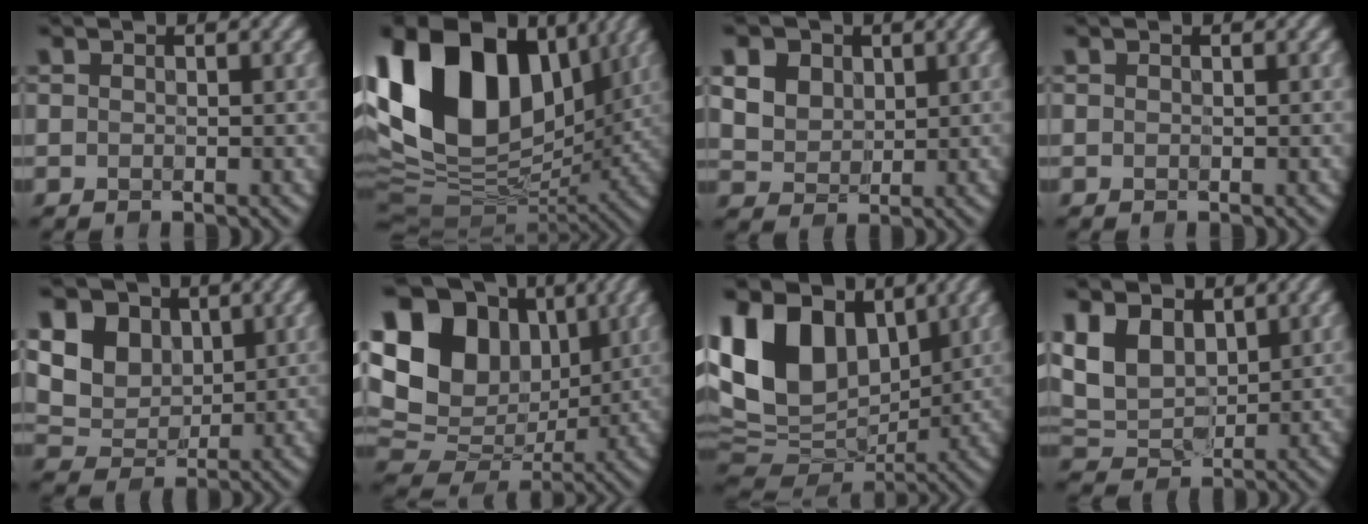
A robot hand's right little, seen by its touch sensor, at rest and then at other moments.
{"total": 17.2, "force": [4.7, 11.5, 11.9], "torque": [-0.249, 0.022, 0.073]}
{"total": 6.9, "force": [2.9, 5.3, 3.3], "torque": [-0.107, 0.019, 0.049]}
{"total": 0.0}
{"total": 7.9, "force": [3.0, 6.0, 4.2], "torque": [-0.111, 0.012, 0.051]}
{"total": 16.1, "force": [4.2, 11.9, 9.9], "torque": [-0.193, 0.029, 0.081]}
{"total": 13.4, "force": [4.2, 9.3, 8.6], "torque": [-0.199, 0.013, 0.074]}
{"total": 5.6, "force": [1.7, 4.1, 3.3], "torque": [-0.087, -0.001, 0.029]}